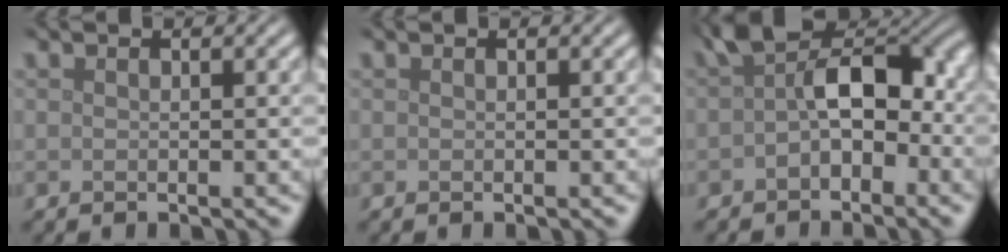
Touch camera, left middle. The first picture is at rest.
{"total": 0.0}
{"total": 6.7, "force": [0.0, 4.0, 5.4], "torque": [-0.074, 0.018, -0.008]}